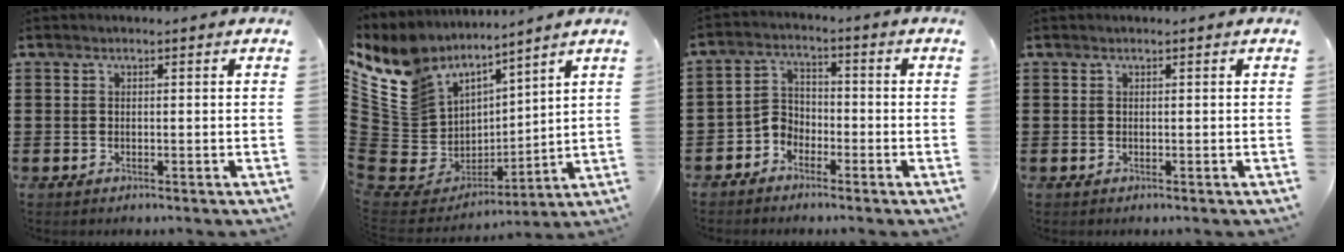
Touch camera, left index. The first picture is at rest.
{"total": 11.4, "force": [6.9, 8.6, 2.8], "torque": [-0.125, -0.060, 0.132]}
{"total": 4.0, "force": [-3.2, 2.1, 0.8], "torque": [-0.030, 0.007, -0.070]}
{"total": 0.0}